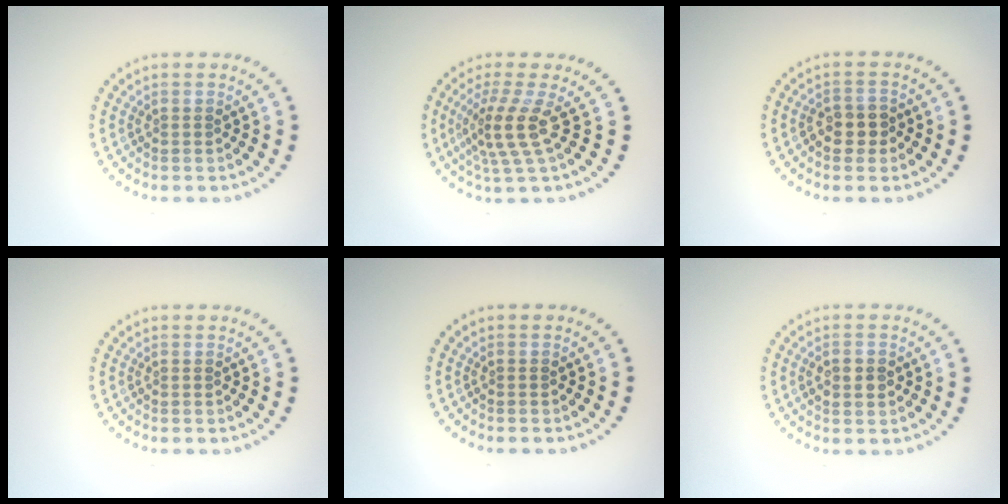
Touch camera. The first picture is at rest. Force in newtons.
{"total": 3.6, "press": 2.6, "slide": 2.5}
{"total": 2.5, "press": 2.4, "slide": 0.6}
{"total": 0.0}
{"total": 0.0}
{"total": 2.0, "press": 2.0, "slide": 0.1}